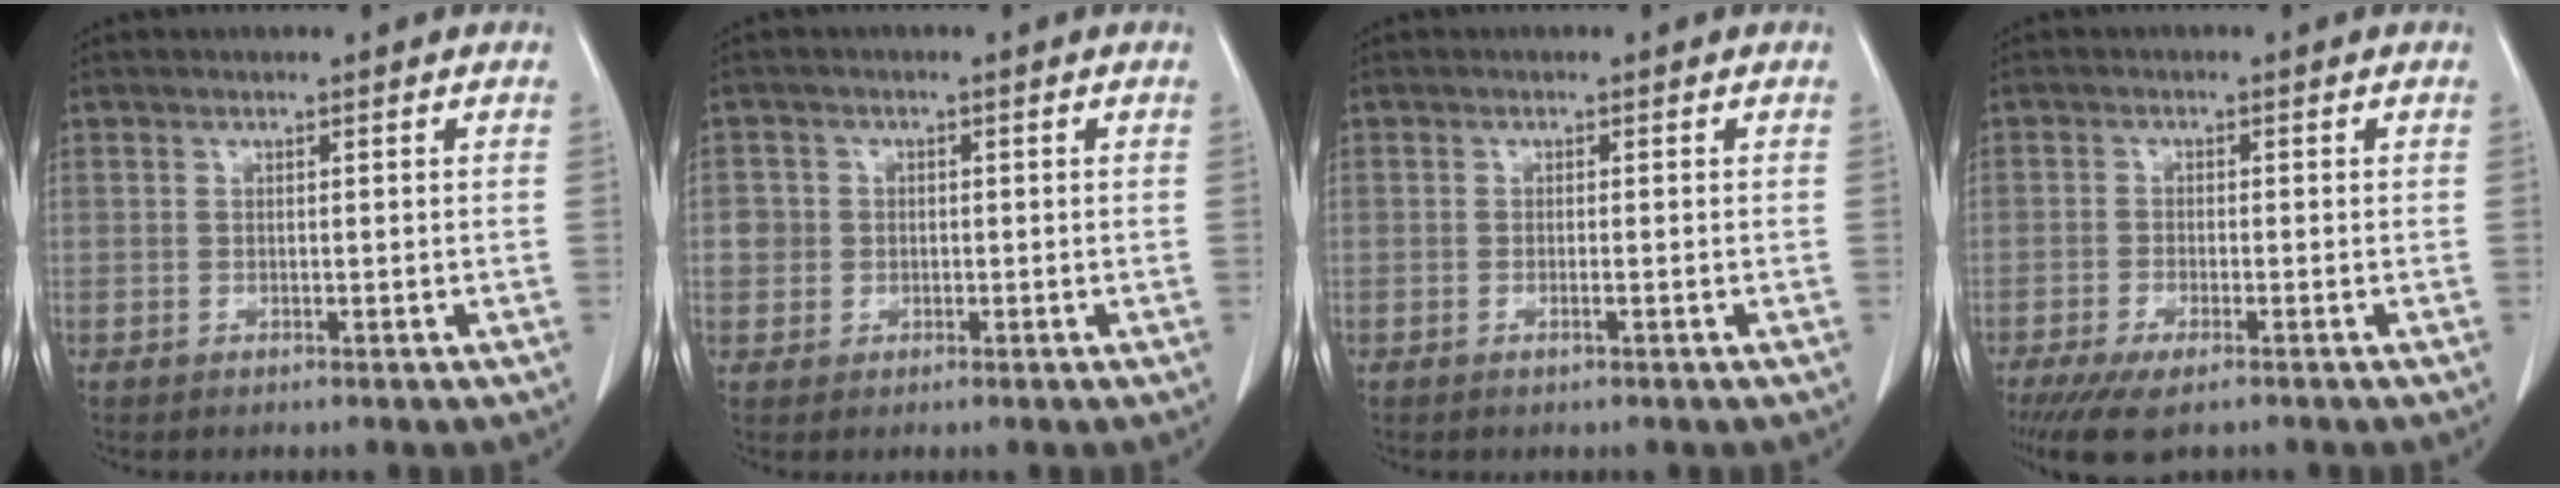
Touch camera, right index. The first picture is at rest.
{"total": 2.9, "force": [0.0, 2.8, 0.4], "torque": [0.005, 0.011, 0.002]}
{"total": 0.8, "force": [-0.3, 0.0, 0.7], "torque": [-0.014, 0.001, -0.003]}
{"total": 5.0, "force": [-3.3, 1.3, 3.5], "torque": [-0.060, -0.011, -0.051]}